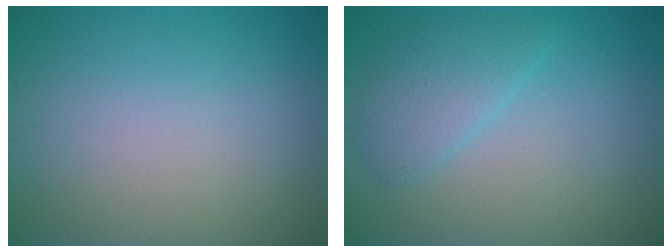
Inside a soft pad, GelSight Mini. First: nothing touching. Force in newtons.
{"total": 2.7, "press": 2.7, "slide": 0.1}